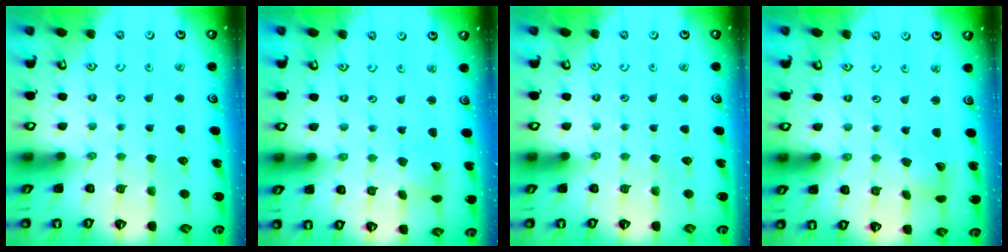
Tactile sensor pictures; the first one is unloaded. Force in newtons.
{"total": 2.6, "press": 2.6, "slide": 0.3}
{"total": 0.0}
{"total": 3.4, "press": 3.3, "slide": 0.4}